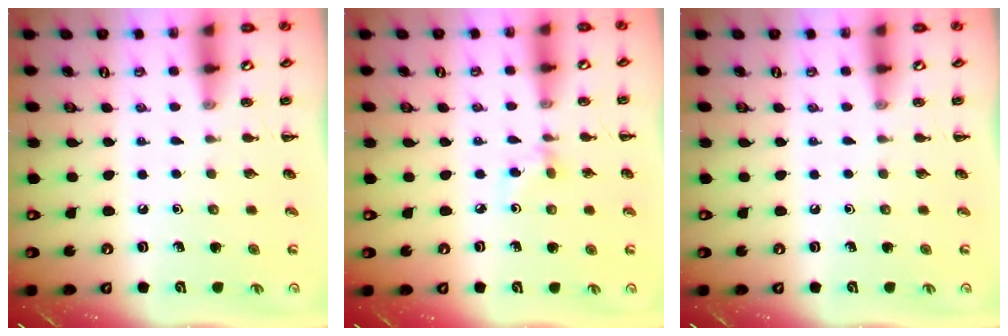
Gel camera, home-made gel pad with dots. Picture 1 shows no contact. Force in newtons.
{"total": 2.9, "press": 2.7, "slide": 1.0}
{"total": 0.0}